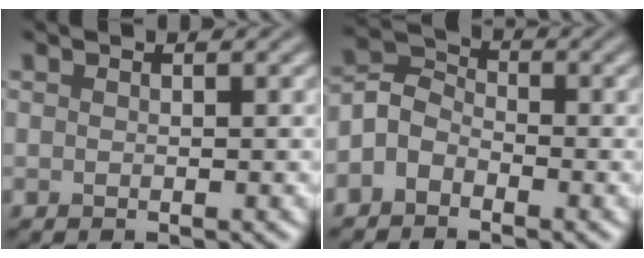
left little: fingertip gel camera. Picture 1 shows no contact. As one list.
[{"total": 2.8, "force": [-1.8, 1.8, 1.1], "torque": [-0.020, 0.013, -0.049]}]